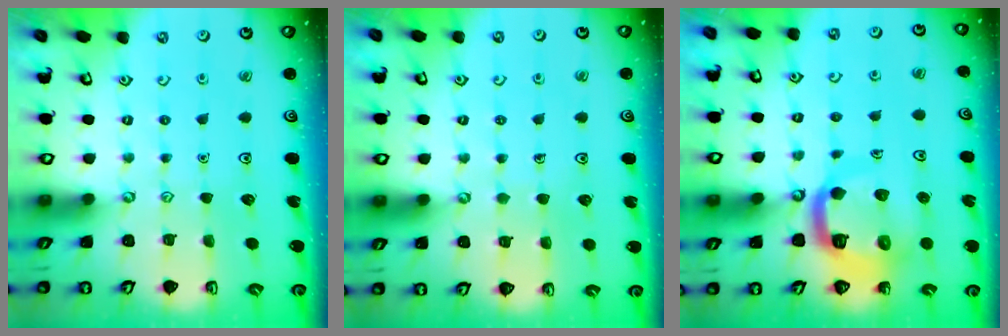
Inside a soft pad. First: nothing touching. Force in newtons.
{"total": 3.5, "press": 3.5, "slide": 0.2}
{"total": 11.9, "press": 11.8, "slide": 1.3}